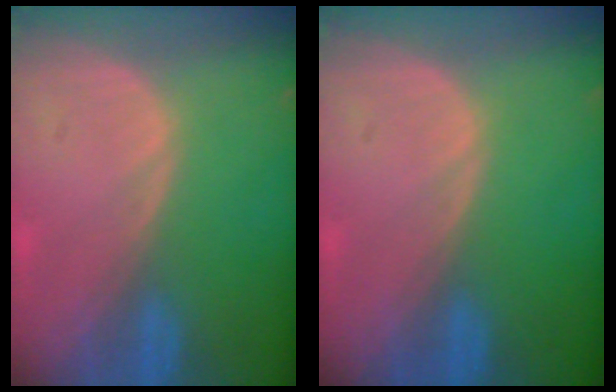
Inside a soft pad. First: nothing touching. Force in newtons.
{"total": 0.0}